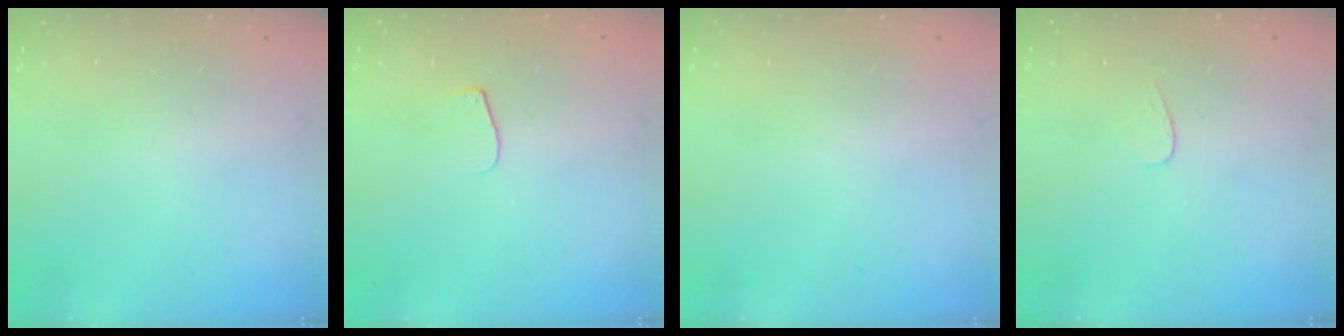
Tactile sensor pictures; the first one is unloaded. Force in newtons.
{"total": 6.2, "press": 6.2, "slide": 0.7}
{"total": 0.6, "press": 0.5, "slide": 0.2}
{"total": 3.5, "press": 3.5, "slide": 0.3}